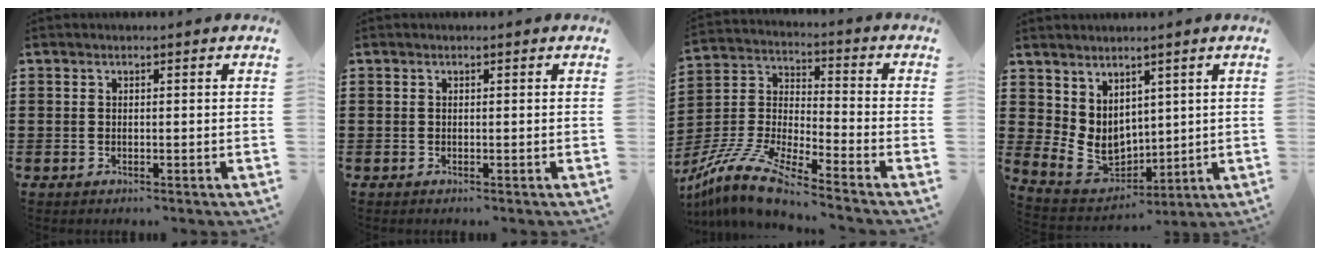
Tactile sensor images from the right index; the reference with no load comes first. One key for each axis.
{"total": 0.0}
{"total": 9.8, "fx": -8.7, "fy": 0.8, "fz": 4.5, "tx": -0.120, "ty": -0.006, "tz": -0.181}
{"total": 6.7, "fx": 1.9, "fy": 5.3, "fz": 3.5, "tx": -0.109, "ty": -0.012, "tz": 0.040}